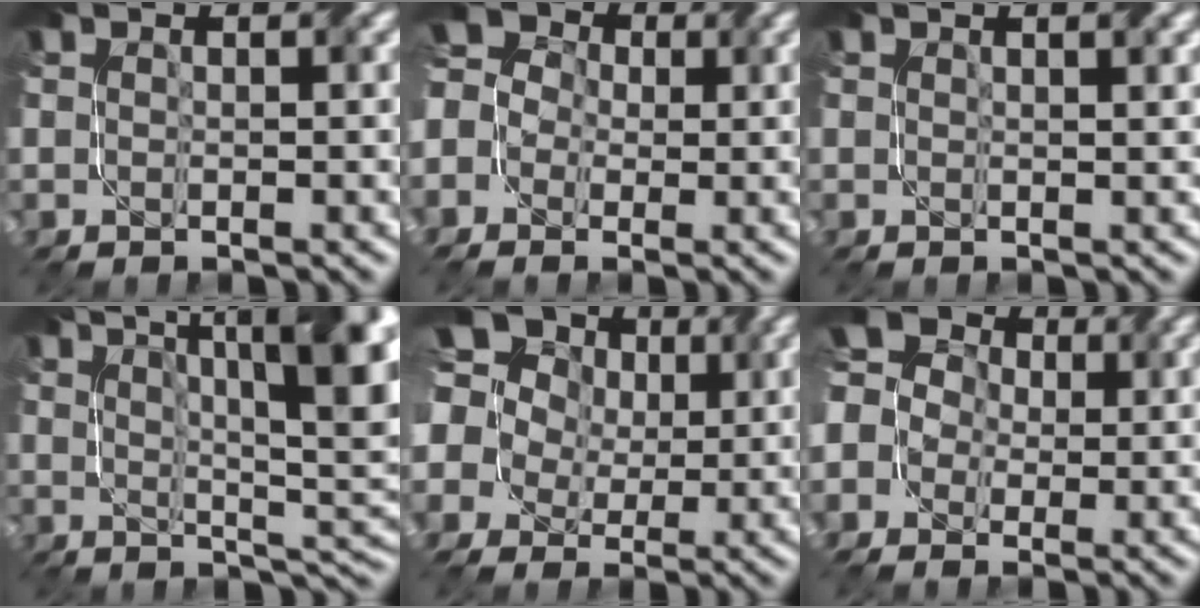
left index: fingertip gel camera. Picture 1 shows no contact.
{"total": 6.2, "force": [-1.5, 5.4, 2.7], "torque": [-0.067, 0.023, -0.047]}
{"total": 1.9, "force": [1.2, 0.5, 1.3], "torque": [-0.011, 0.000, 0.009]}
{"total": 14.1, "force": [5.3, 4.4, 12.3], "torque": [-0.144, 0.021, 0.069]}
{"total": 16.5, "force": [6.1, 13.3, 7.5], "torque": [-0.184, 0.053, 0.079]}
{"total": 8.9, "force": [-0.8, 8.1, 3.7], "torque": [-0.098, 0.031, -0.057]}